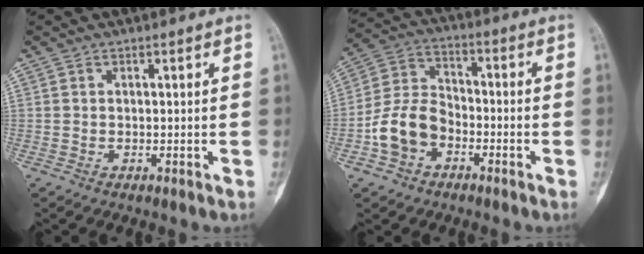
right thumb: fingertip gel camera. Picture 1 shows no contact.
{"total": 10.3, "force": [-3.9, 7.4, 5.9], "torque": [-0.105, 0.039, -0.080]}